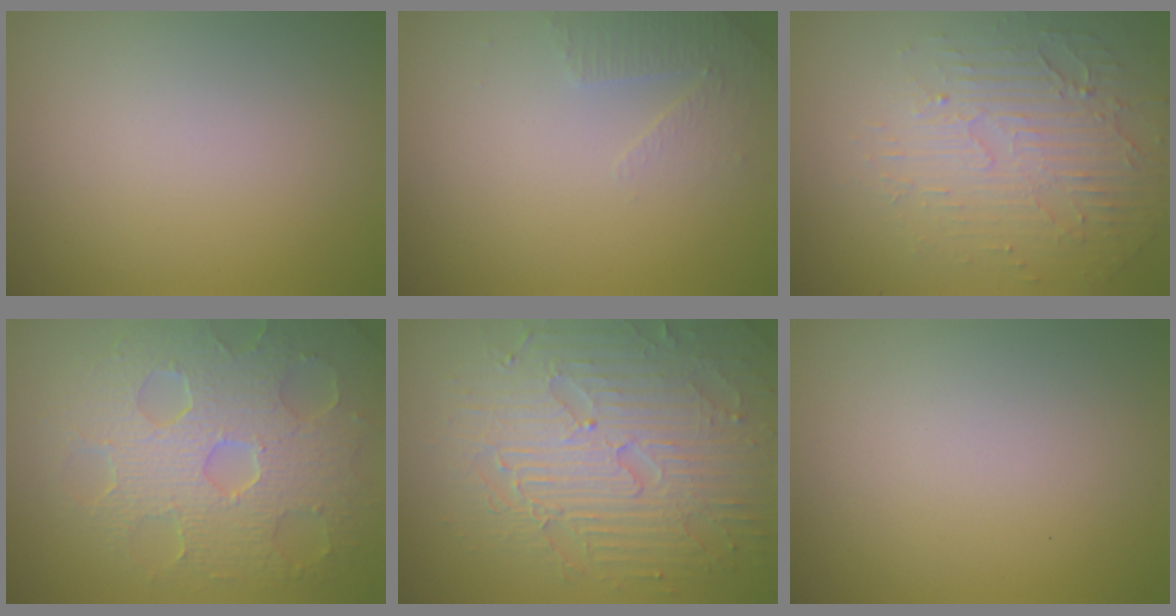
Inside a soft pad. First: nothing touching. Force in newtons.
{"total": 1.9, "press": 1.8, "slide": 0.5}
{"total": 5.7, "press": 3.3, "slide": 4.6}
{"total": 8.1, "press": 5.8, "slide": 5.8}
{"total": 8.4, "press": 6.1, "slide": 5.8}
{"total": 0.0}